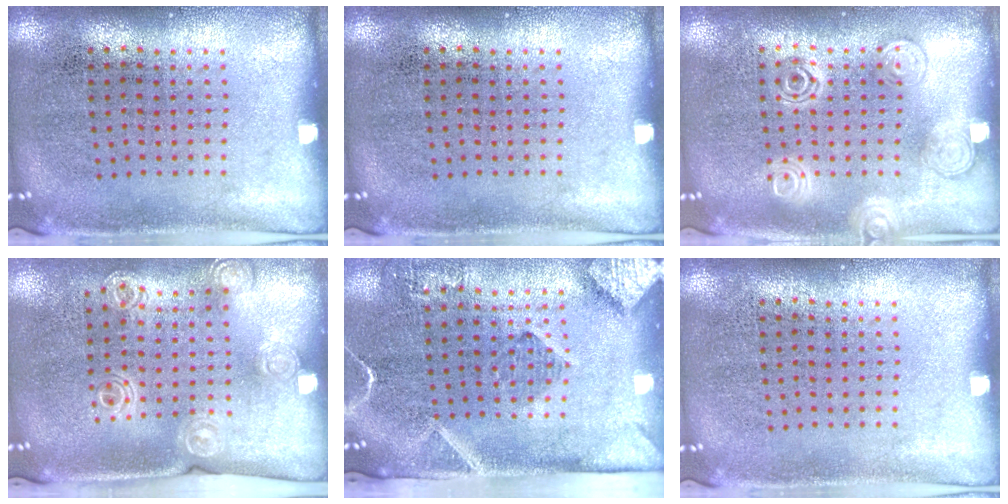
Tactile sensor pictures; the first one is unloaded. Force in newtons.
{"total": 0.0}
{"total": 2.6, "press": 2.5, "slide": 0.3}
{"total": 1.4, "press": 1.4, "slide": 0.4}
{"total": 2.9, "press": 2.1, "slide": 2.0}
{"total": 0.0}